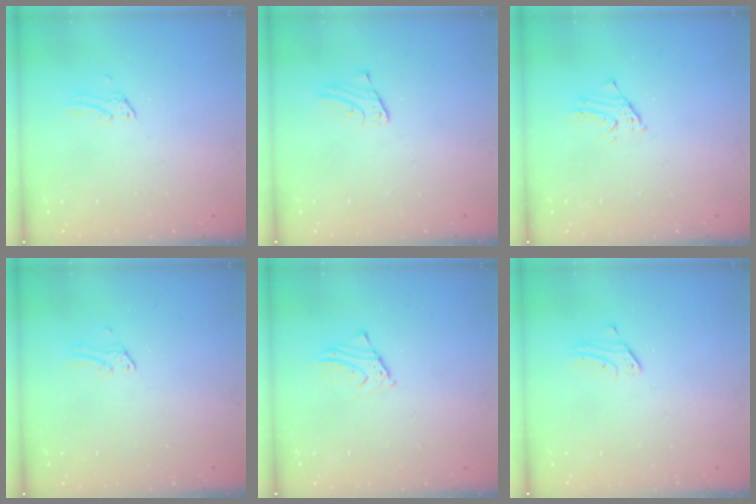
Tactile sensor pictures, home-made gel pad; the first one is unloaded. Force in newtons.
{"total": 1.6, "press": 1.6, "slide": 0.1}
{"total": 2.0, "press": 2.0, "slide": 0.1}
{"total": 0.0}
{"total": 2.4, "press": 2.4, "slide": 0.1}
{"total": 1.5, "press": 1.5, "slide": 0.1}